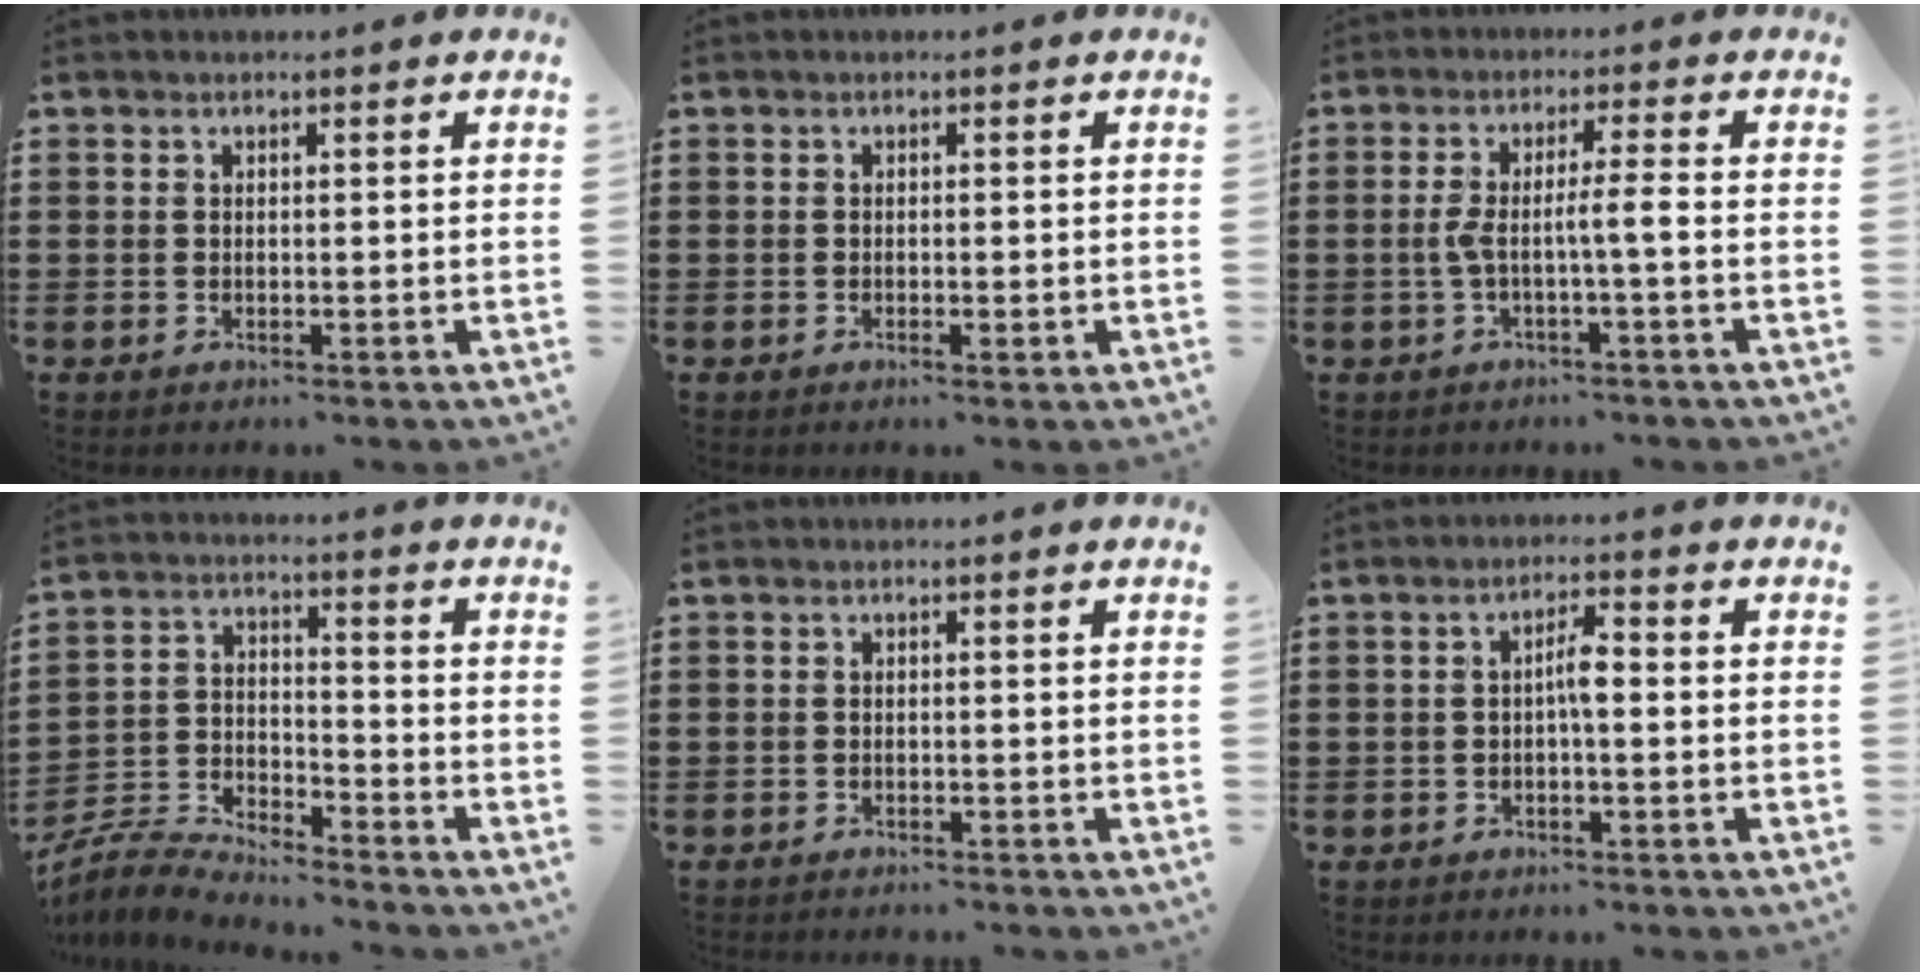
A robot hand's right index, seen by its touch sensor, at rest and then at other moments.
{"total": 0.8, "force": [-0.3, 0.2, 0.8], "torque": [-0.015, -0.004, -0.004]}
{"total": 4.7, "force": [-0.8, -0.1, 4.6], "torque": [-0.100, -0.008, -0.024]}
{"total": 5.3, "force": [-5.2, 0.4, 0.8], "torque": [-0.037, -0.005, -0.110]}
{"total": 0.6, "force": [-0.6, 0.0, 0.0], "torque": [-0.003, -0.003, -0.013]}
{"total": 3.1, "force": [-0.3, 0.7, 3.0], "torque": [-0.056, 0.004, -0.007]}